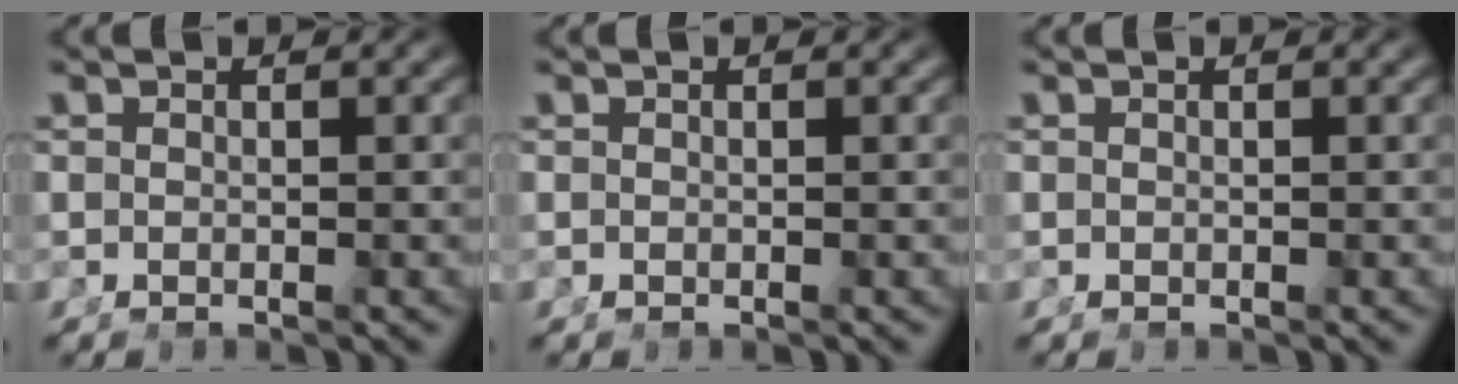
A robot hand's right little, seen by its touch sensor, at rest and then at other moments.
{"total": 0.0}
{"total": 0.0}